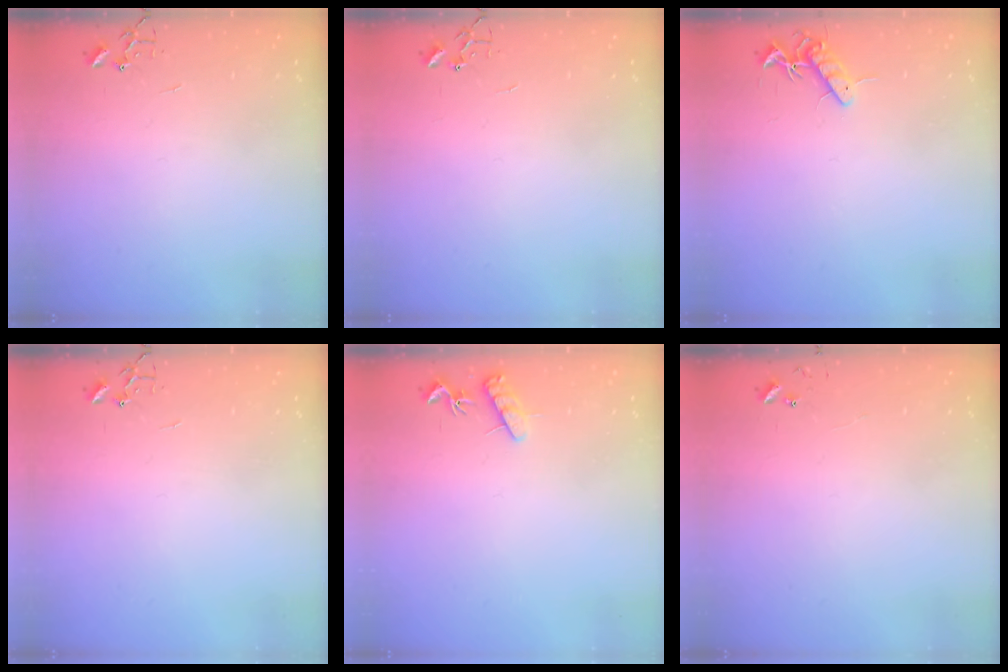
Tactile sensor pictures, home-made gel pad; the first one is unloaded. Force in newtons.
{"total": 0.0}
{"total": 8.1, "press": 8.1, "slide": 0.8}
{"total": 0.0}
{"total": 8.1, "press": 8.1, "slide": 0.6}
{"total": 4.7, "press": 4.7, "slide": 0.5}